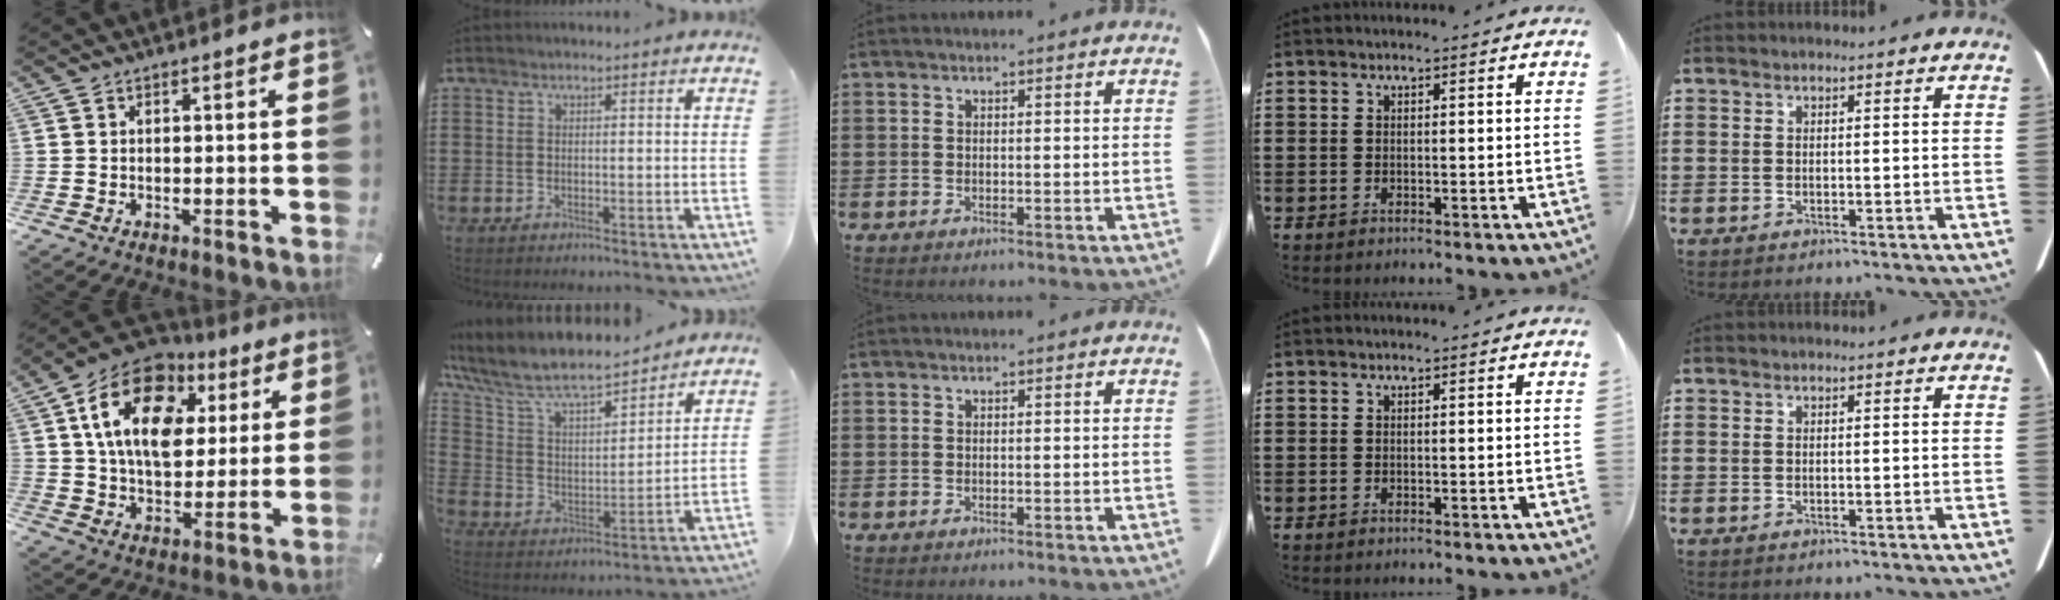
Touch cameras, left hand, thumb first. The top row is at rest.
{"thumb": {"total": 18.7, "force": [6.8, 12.7, 12.0], "torque": [-0.224, -0.017, 0.116]}, "index": {"total": 7.7, "force": [6.8, 1.7, 3.4], "torque": [-0.098, -0.046, 0.111]}}